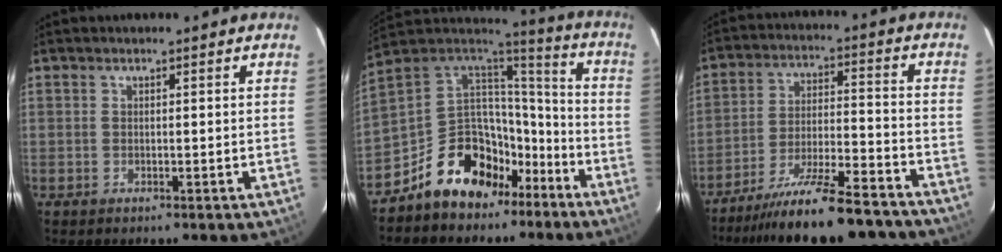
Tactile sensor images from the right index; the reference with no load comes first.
{"total": 17.8, "force": [-10.8, 11.3, 8.4], "torque": [-0.169, 0.046, -0.165]}
{"total": 20.0, "force": [-17.5, 3.2, 9.1], "torque": [-0.167, -0.021, -0.258]}